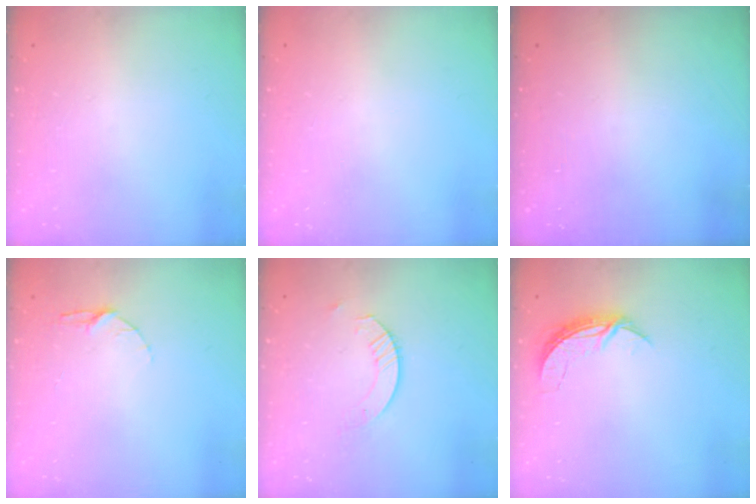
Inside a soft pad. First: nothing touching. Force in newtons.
{"total": 0.0}
{"total": 0.0}
{"total": 5.2, "press": 5.2, "slide": 0.6}
{"total": 4.1, "press": 4.1, "slide": 0.4}
{"total": 5.5, "press": 5.5, "slide": 0.3}